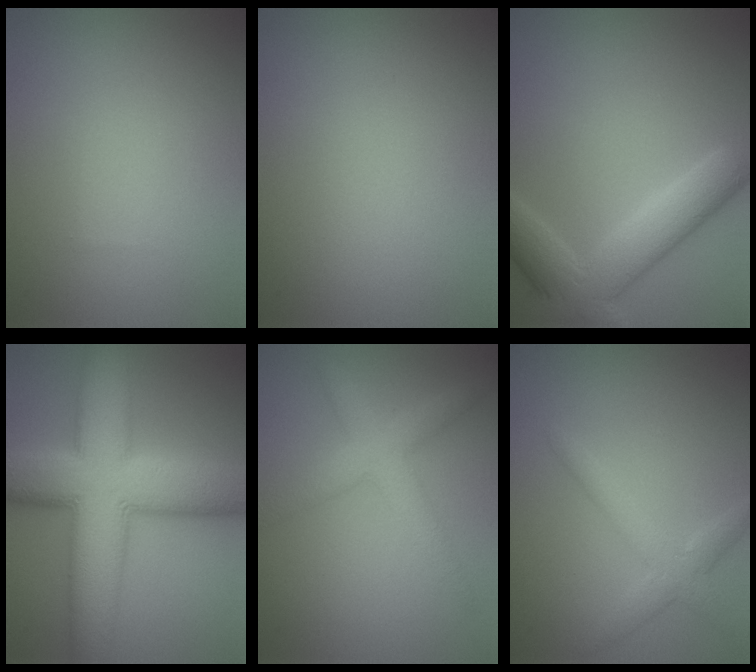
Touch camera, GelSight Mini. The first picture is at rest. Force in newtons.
{"total": 0.0}
{"total": 5.8, "press": 5.8, "slide": 0.3}
{"total": 12.9, "press": 12.9, "slide": 0.3}
{"total": 3.6, "press": 3.6, "slide": 0.1}
{"total": 2.5, "press": 2.5, "slide": 0.2}